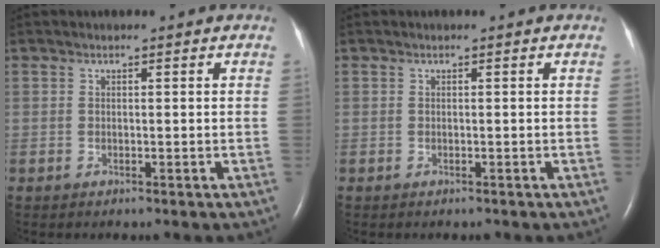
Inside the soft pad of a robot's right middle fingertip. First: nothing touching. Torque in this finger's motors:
{"motor_torque": [0.01, -0.01, -0.02, 0.00]}